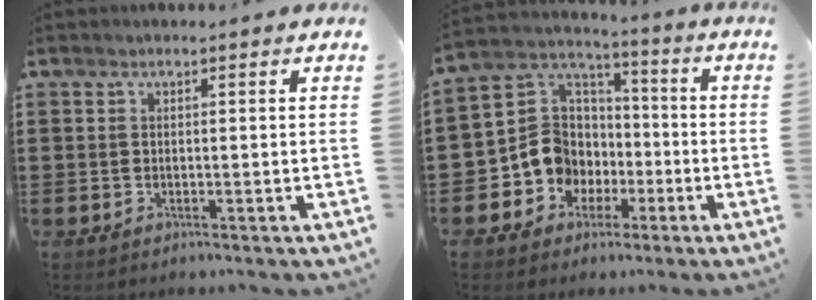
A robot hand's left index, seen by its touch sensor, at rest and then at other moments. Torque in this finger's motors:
{"motor_torque": [1.23, 0.90, 0.56, 0.05]}